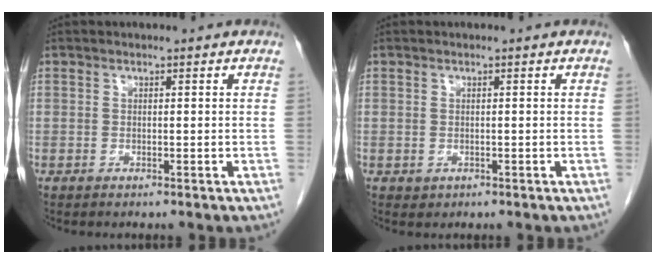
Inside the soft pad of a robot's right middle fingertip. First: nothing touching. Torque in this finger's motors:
{"motor_torque": [0.28, -0.15, -0.02, 0.01]}